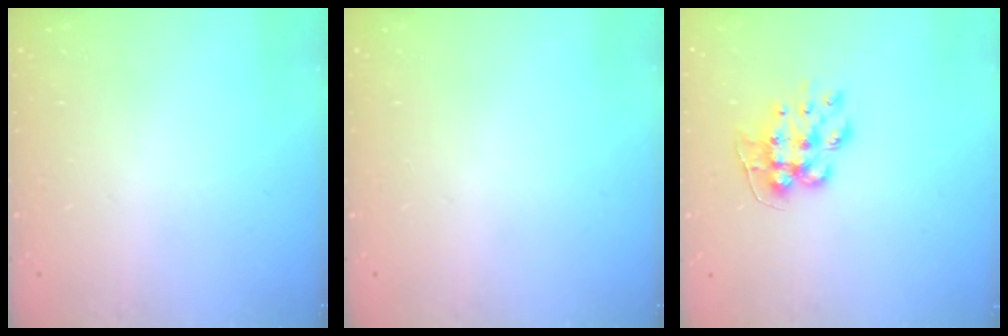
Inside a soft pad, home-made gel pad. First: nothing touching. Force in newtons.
{"total": 0.0}
{"total": 9.5, "press": 9.4, "slide": 0.8}